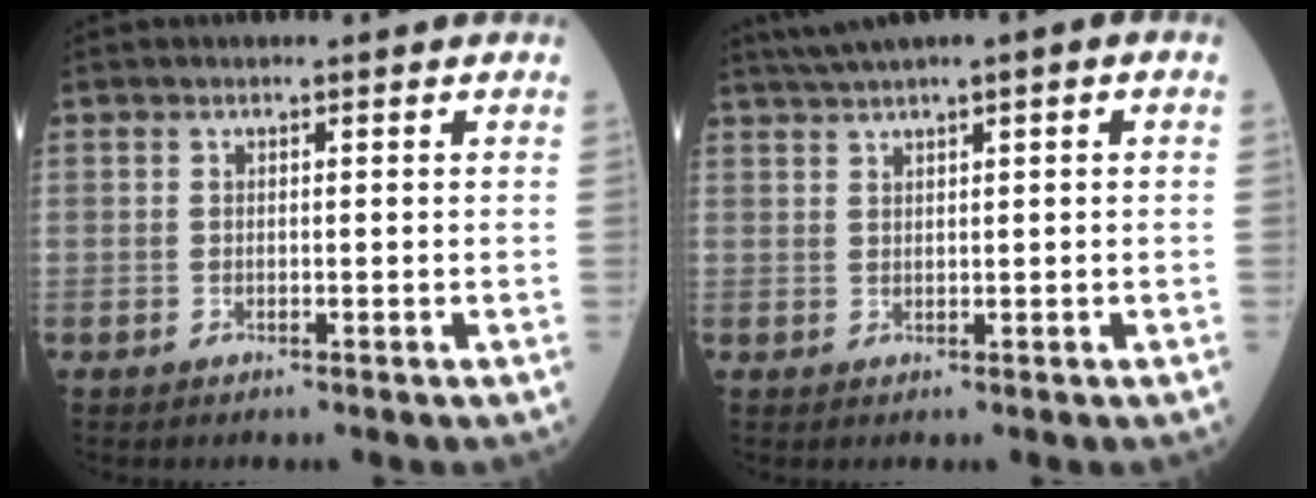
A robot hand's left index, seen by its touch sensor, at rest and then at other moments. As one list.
[{"total": 4.5, "force": [2.7, 0.2, 3.6], "torque": [-0.071, 0.024, 0.052]}]